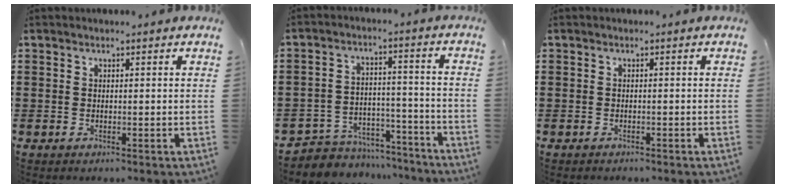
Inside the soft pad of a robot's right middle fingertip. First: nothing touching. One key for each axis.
{"total": 5.6, "fx": -5.4, "fy": 1.6, "fz": 0.0, "tx": -0.005, "ty": 0.019, "tz": -0.111}
{"total": 0.5, "fx": -0.5, "fy": 0.1, "fz": 0.0, "tx": -0.002, "ty": -0.001, "tz": -0.010}